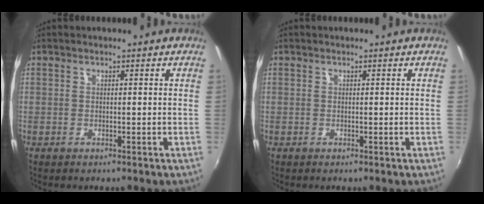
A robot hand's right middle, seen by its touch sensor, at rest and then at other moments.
{"total": 0.0}